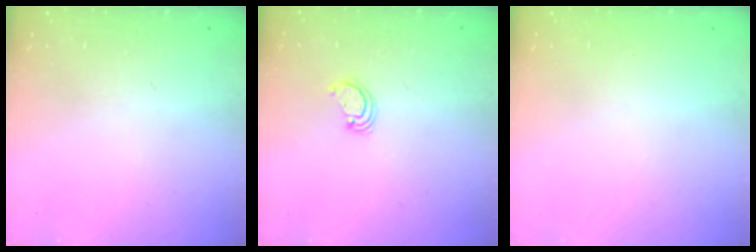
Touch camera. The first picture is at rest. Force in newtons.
{"total": 2.5, "press": 2.5, "slide": 0.2}
{"total": 0.0}